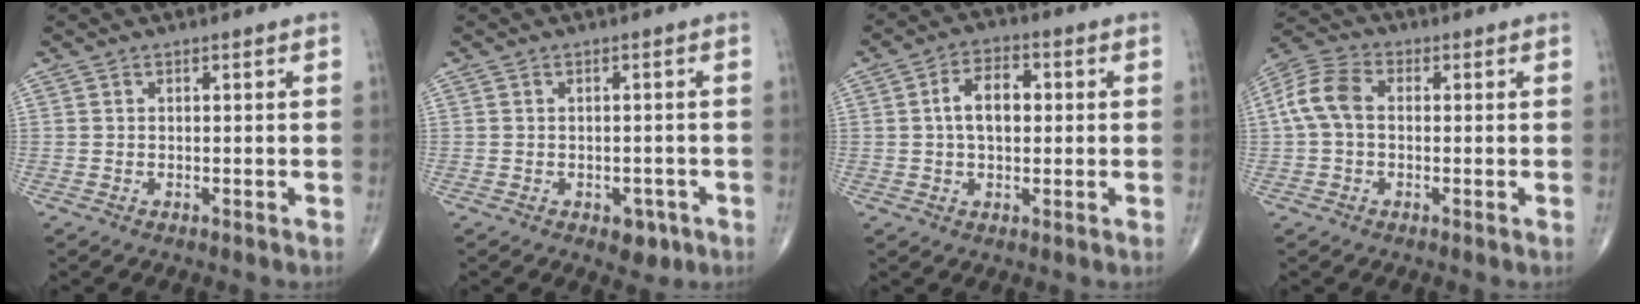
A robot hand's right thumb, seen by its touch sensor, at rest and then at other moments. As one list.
[{"total": 3.4, "force": [-1.6, 2.3, 2.0], "torque": [-0.007, 0.005, -0.017]}, {"total": 7.4, "force": [0.7, 4.5, 5.9], "torque": [-0.093, 0.017, 0.007]}, {"total": 8.0, "force": [0.3, 5.5, 5.9], "torque": [-0.124, 0.025, -0.004]}]